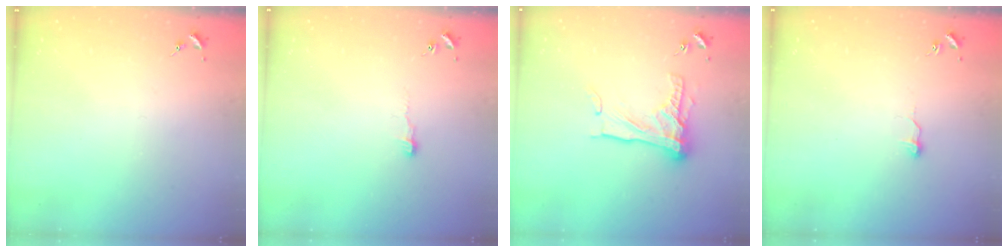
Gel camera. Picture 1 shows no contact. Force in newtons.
{"total": 3.4, "press": 3.3, "slide": 0.2}
{"total": 16.2, "press": 16.2, "slide": 1.3}
{"total": 4.6, "press": 4.5, "slide": 0.6}